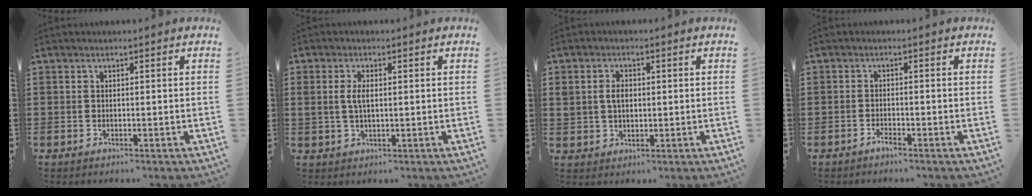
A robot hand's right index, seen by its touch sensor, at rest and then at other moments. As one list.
[{"total": 3.1, "force": [0.3, 1.4, 2.7], "torque": [-0.064, 0.002, 0.001]}, {"total": 3.0, "force": [0.3, 2.1, 2.1], "torque": [-0.047, 0.010, 0.004]}, {"total": 1.4, "force": [-1.3, 0.1, 0.5], "torque": [-0.012, -0.002, -0.024]}]